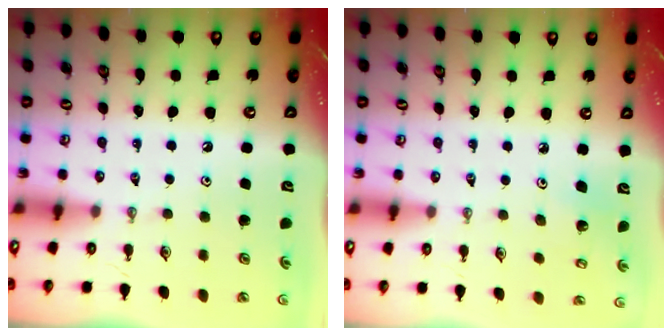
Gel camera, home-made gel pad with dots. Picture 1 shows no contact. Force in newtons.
{"total": 3.4, "press": 3.2, "slide": 1.1}